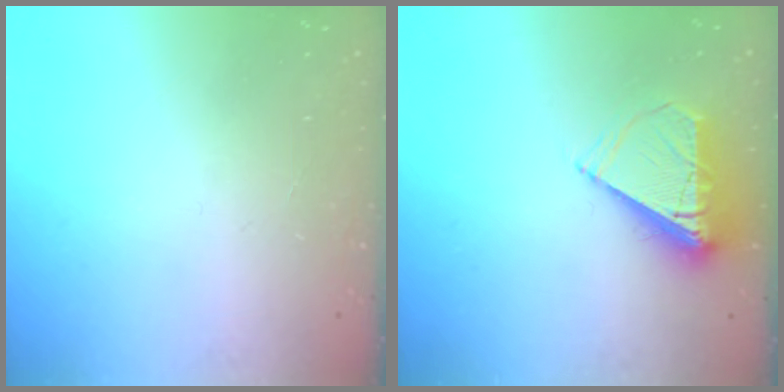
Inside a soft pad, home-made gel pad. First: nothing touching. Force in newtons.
{"total": 8.9, "press": 8.9, "slide": 0.3}